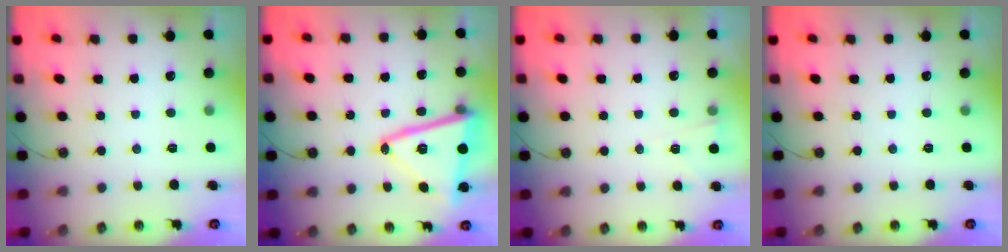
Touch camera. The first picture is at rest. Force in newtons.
{"total": 18.6, "press": 18.5, "slide": 1.7}
{"total": 2.7, "press": 2.1, "slide": 1.6}
{"total": 0.0}